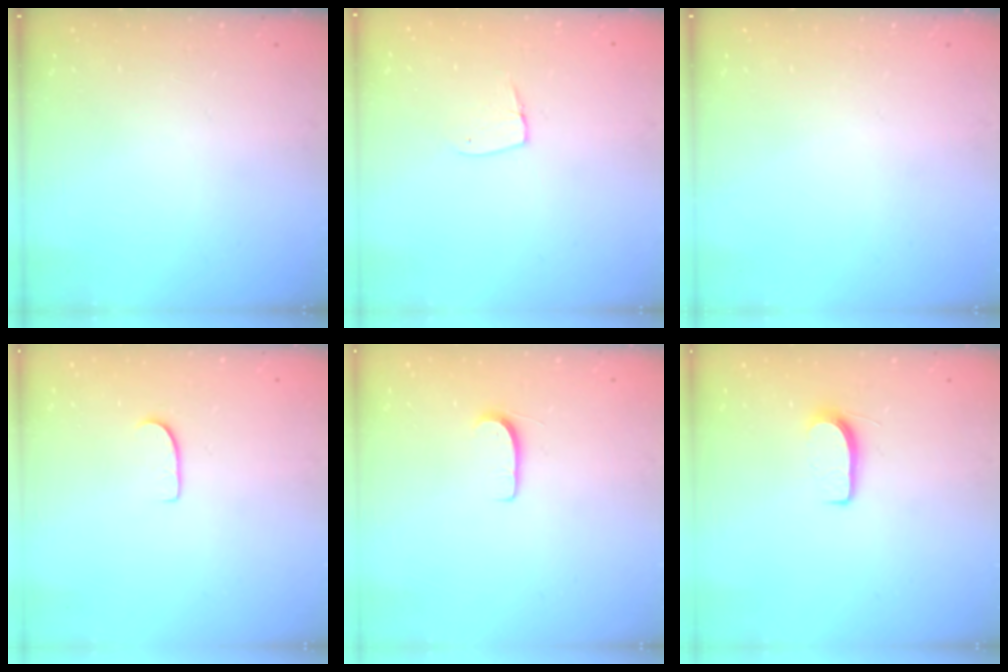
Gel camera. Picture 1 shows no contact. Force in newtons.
{"total": 4.6, "press": 4.6, "slide": 0.4}
{"total": 0.0}
{"total": 6.1, "press": 6.1, "slide": 0.5}
{"total": 5.2, "press": 5.2, "slide": 0.5}
{"total": 6.1, "press": 6.0, "slide": 0.7}